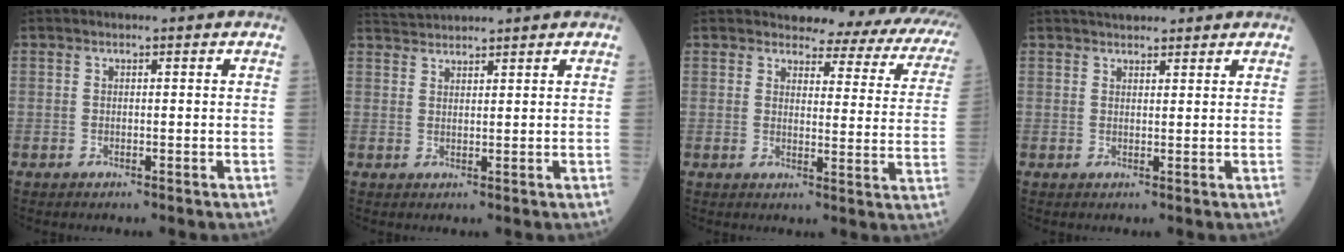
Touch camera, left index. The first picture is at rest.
{"total": 3.7, "force": [3.7, -0.4, 0.4], "torque": [-0.015, 0.028, 0.073]}
{"total": 14.3, "force": [13.0, 3.7, 4.7], "torque": [-0.028, -0.052, 0.115]}
{"total": 6.0, "force": [5.2, 1.8, 2.3], "torque": [-0.030, 0.032, 0.076]}